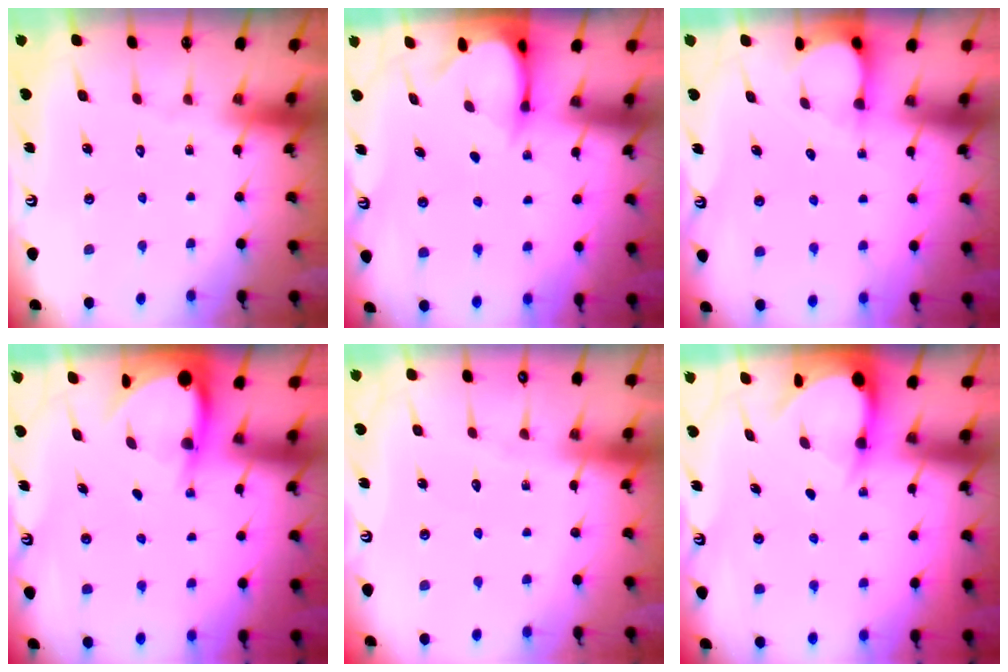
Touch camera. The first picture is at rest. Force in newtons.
{"total": 3.8, "press": 3.8, "slide": 0.3}
{"total": 3.0, "press": 3.0, "slide": 0.3}
{"total": 4.6, "press": 4.5, "slide": 0.4}
{"total": 2.7, "press": 2.6, "slide": 0.5}
{"total": 3.9, "press": 3.9, "slide": 0.2}